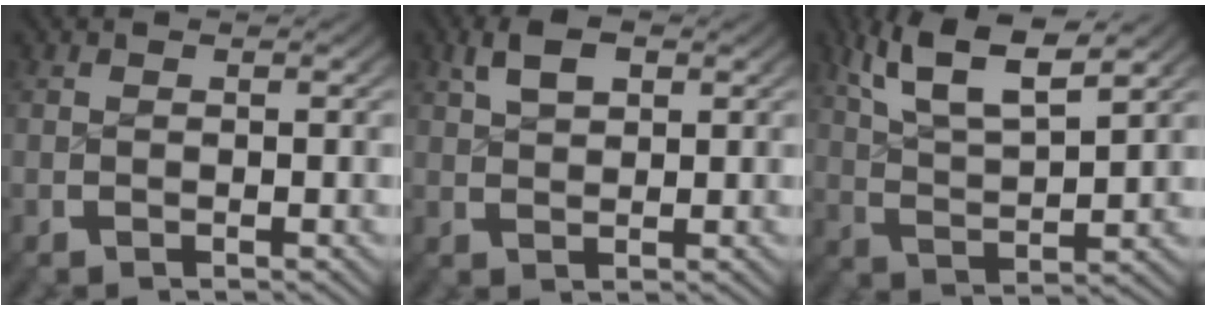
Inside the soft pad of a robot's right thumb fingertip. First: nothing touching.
{"total": 3.1, "force": [1.8, 1.5, 2.0], "torque": [-0.027, 0.005, 0.036]}
{"total": 8.5, "force": [4.3, 4.3, 5.9], "torque": [-0.116, -0.007, 0.076]}